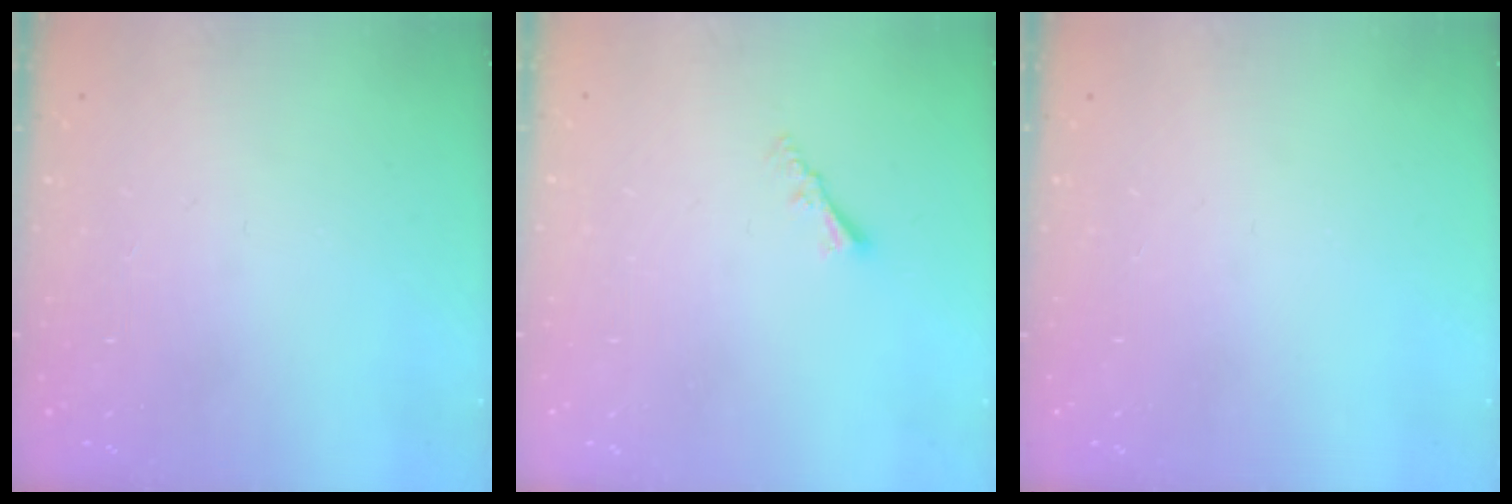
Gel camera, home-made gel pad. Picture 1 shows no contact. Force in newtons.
{"total": 2.0, "press": 2.0, "slide": 0.3}
{"total": 0.0}